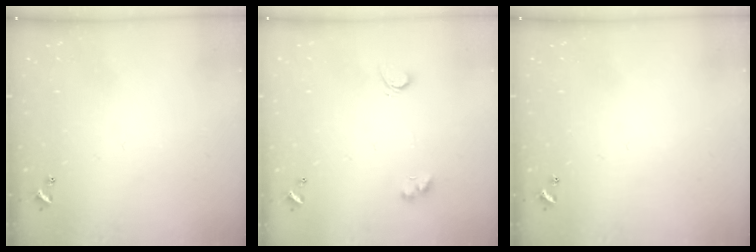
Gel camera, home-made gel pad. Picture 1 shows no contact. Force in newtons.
{"total": 2.9, "press": 2.6, "slide": 1.3}
{"total": 0.0}